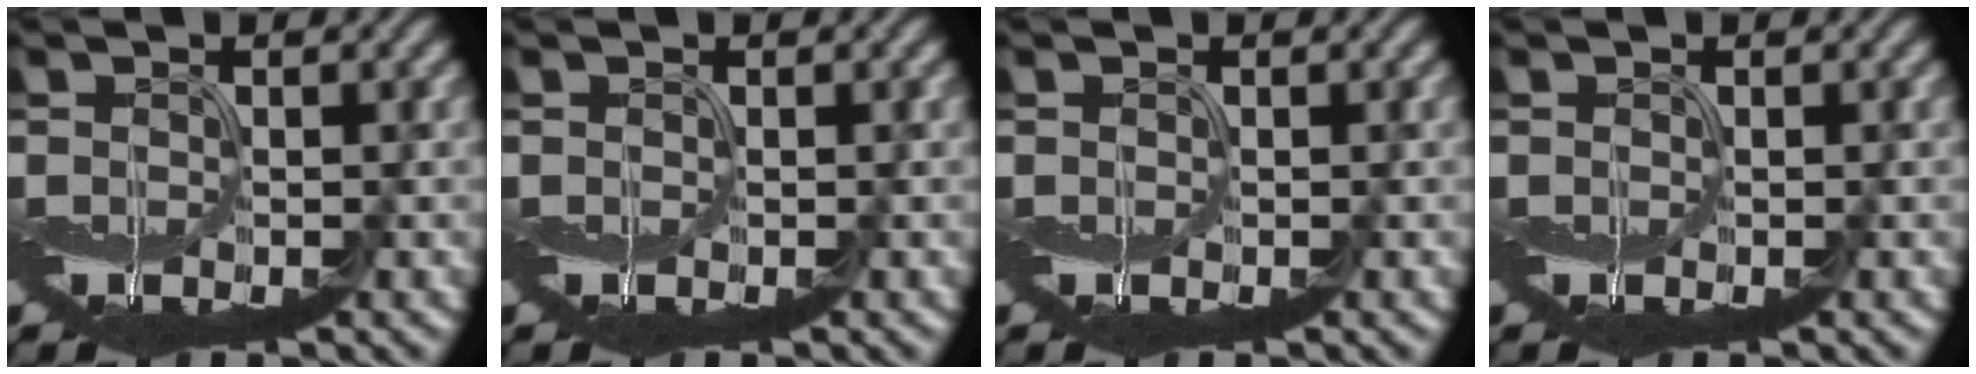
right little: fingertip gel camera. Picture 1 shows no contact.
{"total": 0.0}
{"total": 0.0}
{"total": 0.0}